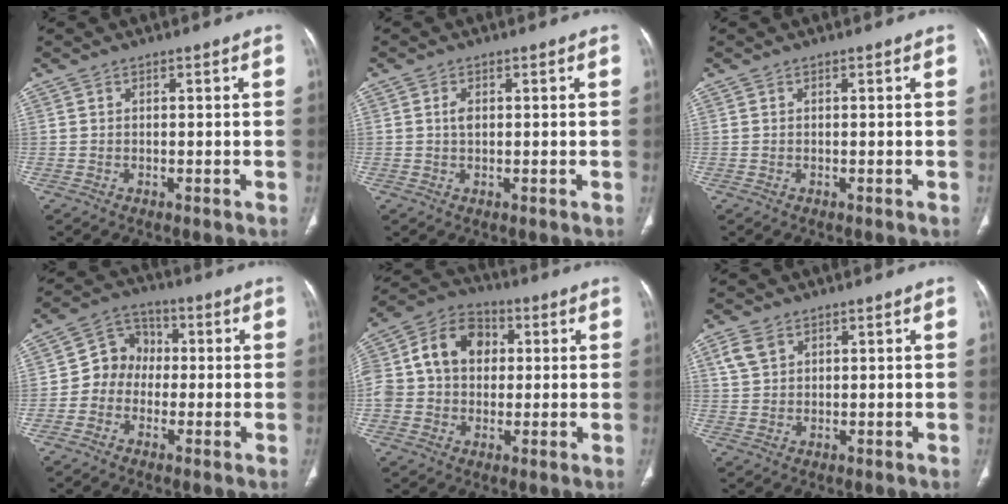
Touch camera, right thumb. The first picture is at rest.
{"total": 1.7, "force": [0.3, 1.0, 1.3], "torque": [-0.022, 0.000, 0.004]}
{"total": 0.0}
{"total": 7.4, "force": [-0.9, 6.6, 3.3], "torque": [-0.024, 0.028, -0.035]}
{"total": 15.8, "force": [2.2, 12.5, 9.4], "torque": [-0.161, 0.034, 0.031]}
{"total": 3.8, "force": [2.0, 2.6, 2.0], "torque": [-0.040, 0.000, 0.048]}